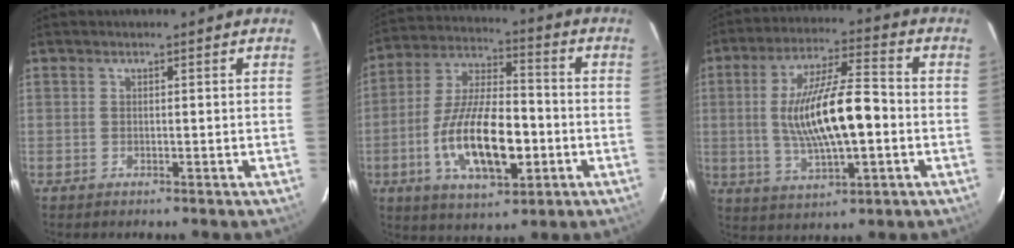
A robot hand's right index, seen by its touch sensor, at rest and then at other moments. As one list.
[{"total": 17.5, "force": [-4.8, 7.3, 15.2], "torque": [-0.299, -0.003, -0.079]}, {"total": 15.4, "force": [-1.3, 4.4, 14.7], "torque": [-0.275, 0.003, -0.016]}]